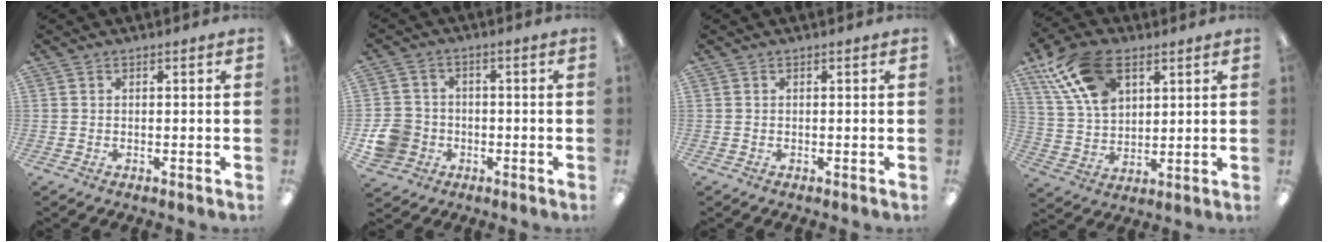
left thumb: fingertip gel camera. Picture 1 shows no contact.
{"total": 8.2, "force": [-2.8, 7.2, 2.7], "torque": [-0.062, 0.026, -0.048]}
{"total": 0.0}
{"total": 15.8, "force": [8.0, 9.4, 9.9], "torque": [-0.210, -0.008, 0.152]}